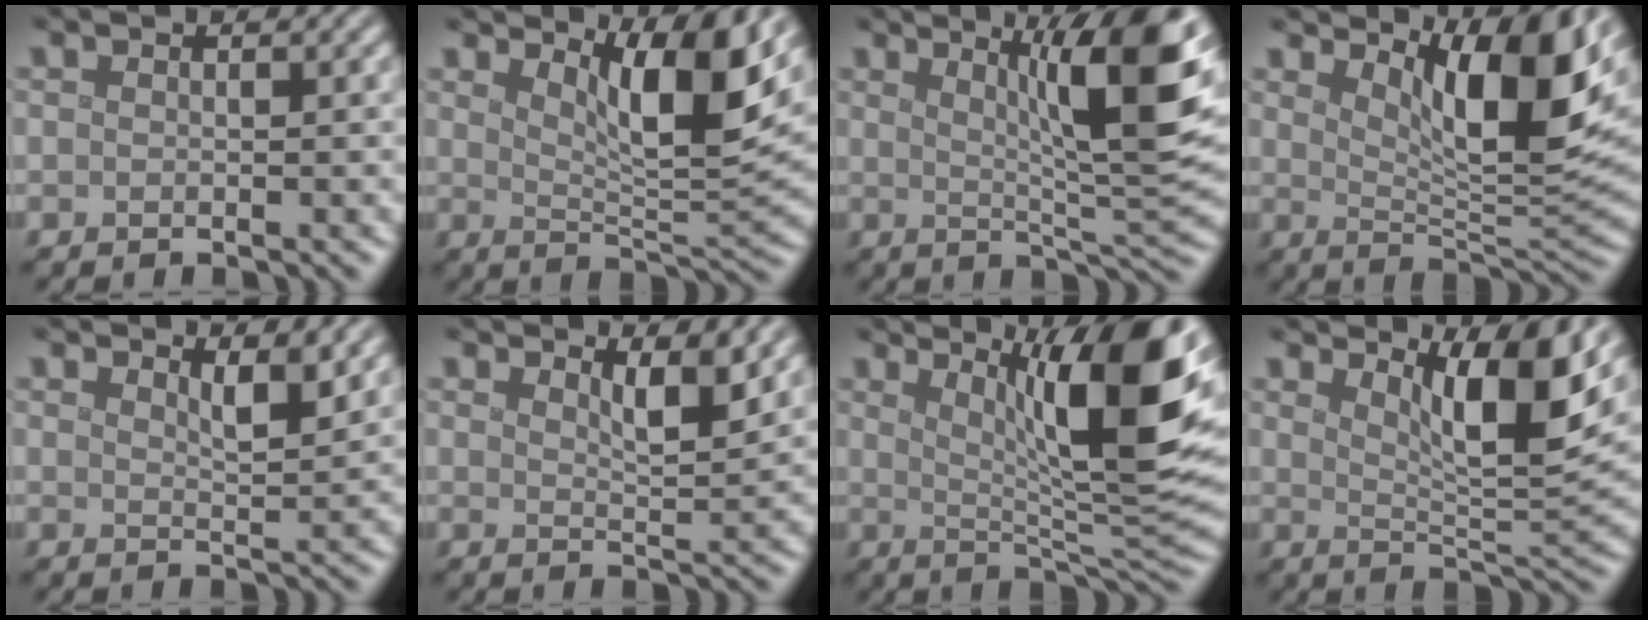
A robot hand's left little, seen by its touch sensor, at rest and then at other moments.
{"total": 7.4, "force": [4.0, 1.7, 6.1], "torque": [-0.090, -0.009, 0.067]}
{"total": 10.8, "force": [3.8, 2.0, 9.9], "torque": [-0.117, 0.012, 0.059]}
{"total": 9.1, "force": [4.3, 2.6, 7.6], "torque": [-0.120, -0.011, 0.074]}
{"total": 2.5, "force": [1.8, 0.5, 1.7], "torque": [-0.021, -0.006, 0.029]}
{"total": 3.1, "force": [2.2, 0.6, 2.0], "torque": [-0.028, -0.008, 0.036]}
{"total": 12.1, "force": [4.2, 2.5, 11.0], "torque": [-0.142, -0.001, 0.069]}
{"total": 7.3, "force": [3.9, 1.5, 6.0], "torque": [-0.087, -0.007, 0.066]}